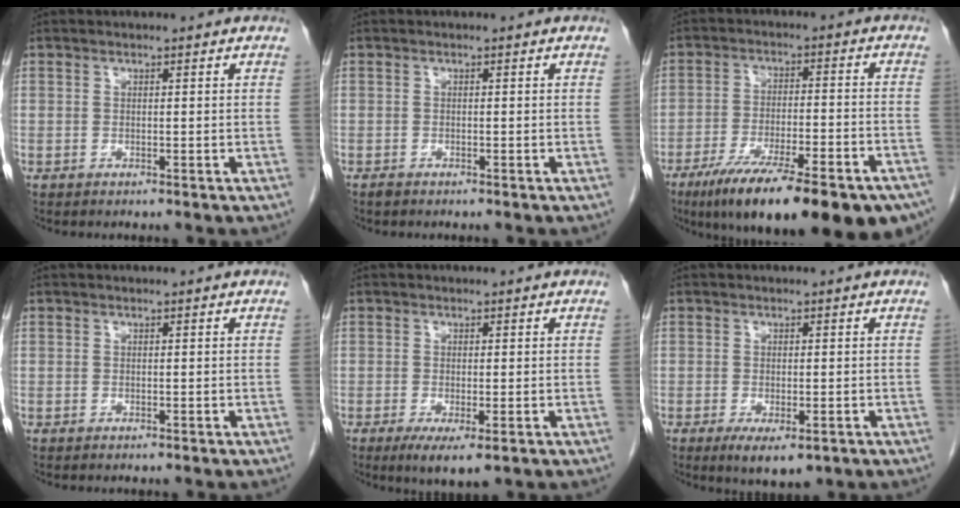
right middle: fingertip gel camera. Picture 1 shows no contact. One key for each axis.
{"total": 0.6, "fx": -0.5, "fy": 0.2, "fz": 0.2, "tx": -0.009, "ty": -0.001, "tz": -0.010}
{"total": 24.8, "fx": -18.0, "fy": 5.1, "fz": 16.4, "tx": -0.191, "ty": -0.019, "tz": -0.257}
{"total": 0.0}
{"total": 4.7, "fx": -2.3, "fy": 1.1, "fz": 4.0, "tx": -0.061, "ty": -0.013, "tz": -0.030}
{"total": 4.8, "fx": -2.4, "fy": 1.8, "fz": 3.8, "tx": -0.054, "ty": -0.010, "tz": -0.028}